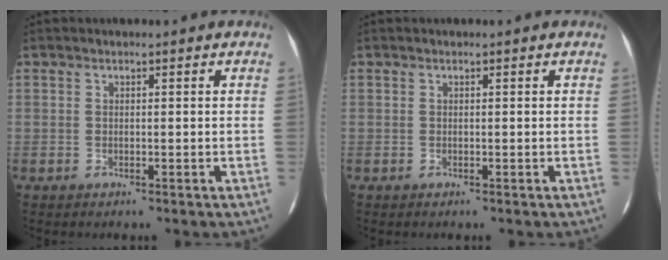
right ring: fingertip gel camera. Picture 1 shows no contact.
{"total": 0.0}